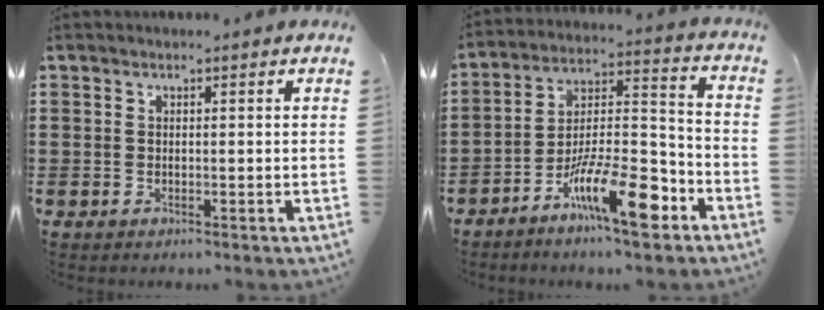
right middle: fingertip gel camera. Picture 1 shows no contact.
{"total": 13.1, "force": [-8.1, 3.0, 9.9], "torque": [-0.179, 0.020, -0.148]}